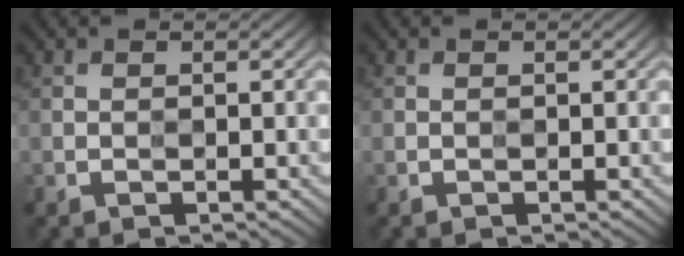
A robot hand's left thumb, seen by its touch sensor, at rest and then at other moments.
{"total": 0.0}